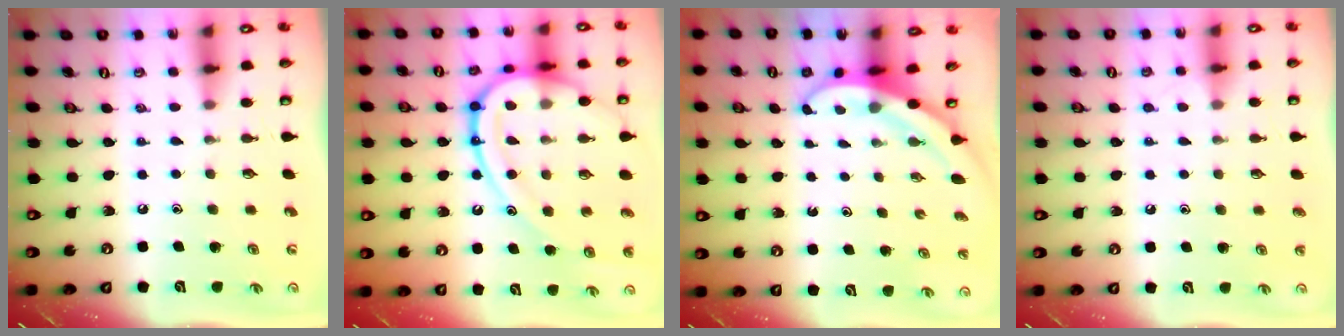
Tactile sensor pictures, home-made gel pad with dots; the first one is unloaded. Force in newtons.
{"total": 21.5, "press": 21.4, "slide": 2.1}
{"total": 3.7, "press": 3.7, "slide": 0.2}
{"total": 3.0, "press": 3.0, "slide": 0.3}